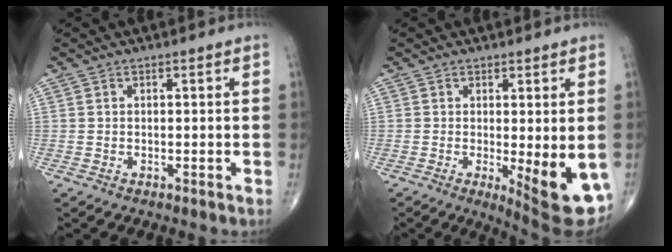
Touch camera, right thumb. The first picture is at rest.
{"total": 10.5, "force": [-2.3, 2.9, 9.8], "torque": [-0.119, -0.023, -0.023]}